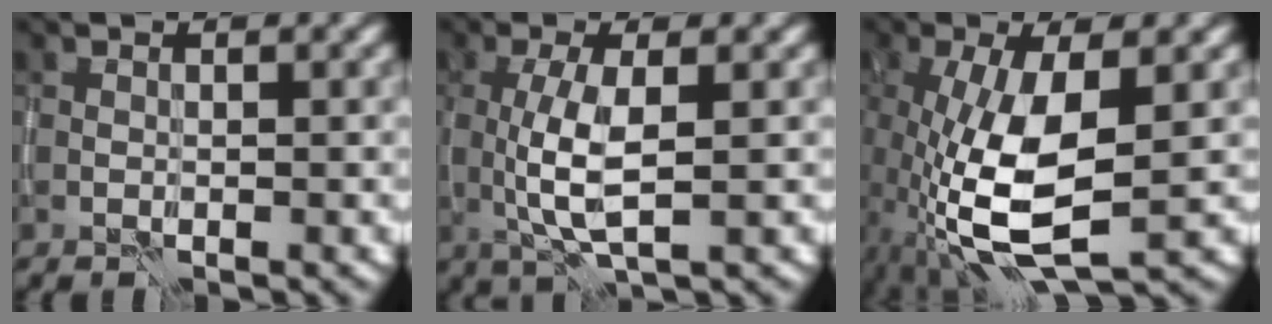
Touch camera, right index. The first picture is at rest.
{"total": 4.7, "force": [-0.1, 1.4, 4.5], "torque": [-0.099, -0.004, -0.001]}
{"total": 8.4, "force": [-1.7, 3.1, 7.6], "torque": [-0.177, -0.012, -0.030]}